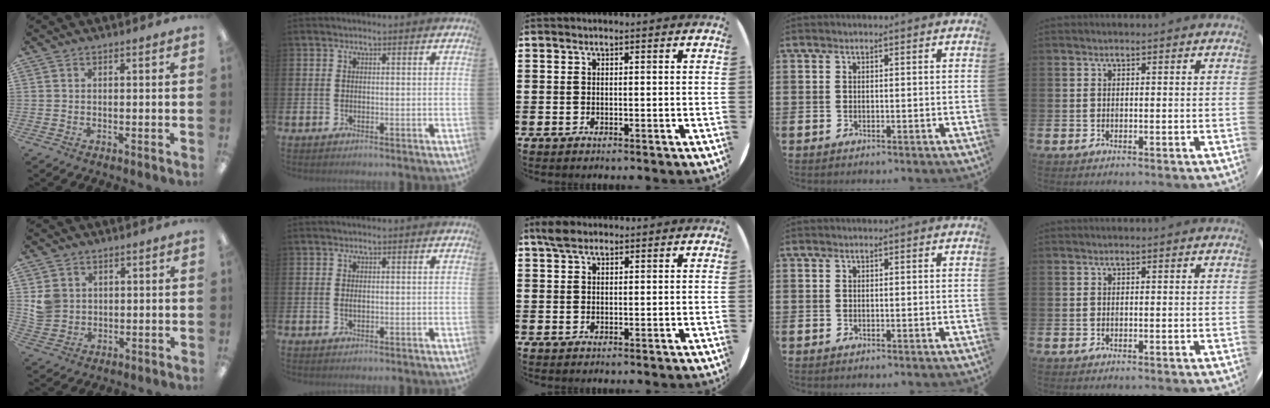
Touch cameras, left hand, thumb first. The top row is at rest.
{"thumb": {"total": 5.2, "force": [1.9, 4.8, 1.0], "torque": [-0.016, 0.005, 0.036]}, "index": {"total": 0.7, "force": [0.1, 0.4, 0.6], "torque": [-0.007, 0.000, -0.001]}, "middle": {"total": 2.1, "force": [1.7, 0.9, 0.9], "torque": [-0.014, 0.003, 0.029]}}